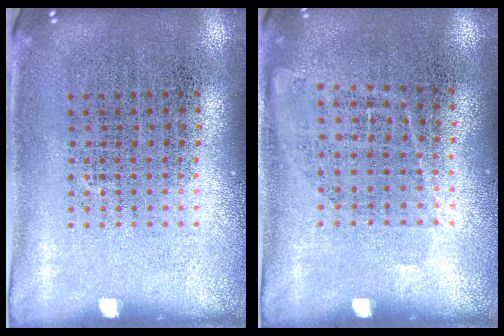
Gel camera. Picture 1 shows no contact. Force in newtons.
{"total": 1.1, "press": 0.9, "slide": 0.7}